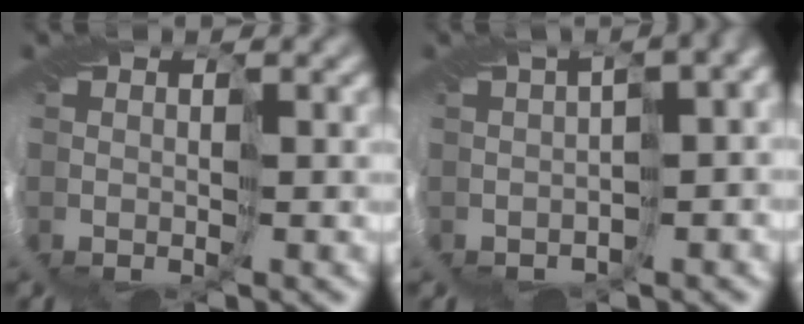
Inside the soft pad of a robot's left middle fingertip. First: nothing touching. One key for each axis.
{"total": 11.8, "fx": -1.6, "fy": 5.3, "fz": 10.4, "tx": -0.129, "ty": 0.040, "tz": -0.007}